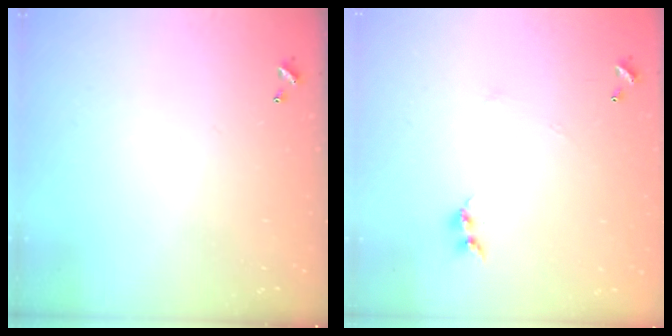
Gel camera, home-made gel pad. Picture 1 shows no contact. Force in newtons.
{"total": 5.8, "press": 5.8, "slide": 0.7}